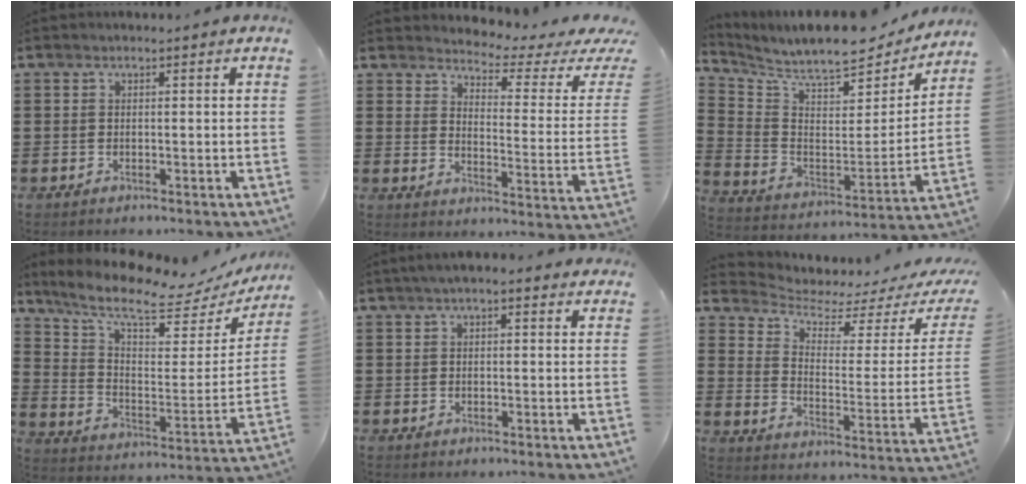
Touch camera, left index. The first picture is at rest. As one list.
[{"total": 3.2, "force": [2.8, 0.6, 1.4], "torque": [-0.039, -0.029, 0.039]}, {"total": 8.0, "force": [7.5, 1.0, 2.6], "torque": [-0.089, -0.063, 0.126]}, {"total": 9.4, "force": [7.3, 2.1, 5.4], "torque": [-0.130, -0.047, 0.122]}, {"total": 2.2, "force": [1.5, 0.8, 1.4], "torque": [-0.029, 0.009, 0.025]}, {"total": 3.4, "force": [2.8, 1.1, 1.7], "torque": [-0.054, -0.025, 0.040]}]